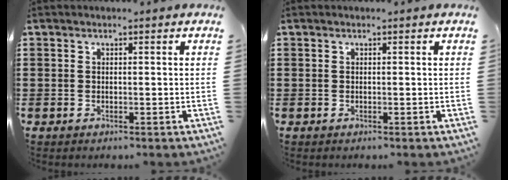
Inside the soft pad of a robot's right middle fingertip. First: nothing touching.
{"total": 0.0}